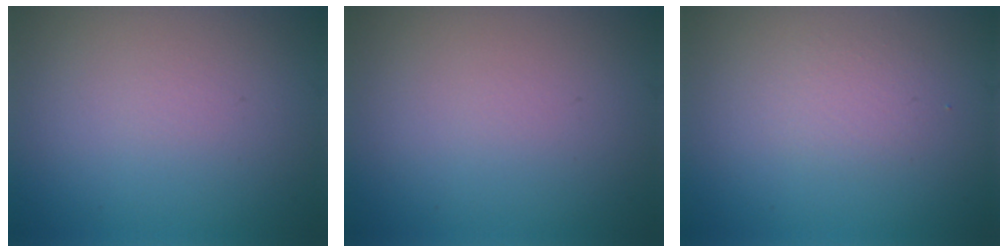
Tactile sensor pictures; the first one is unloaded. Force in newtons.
{"total": 0.0}
{"total": 1.3, "press": 1.3, "slide": 0.1}